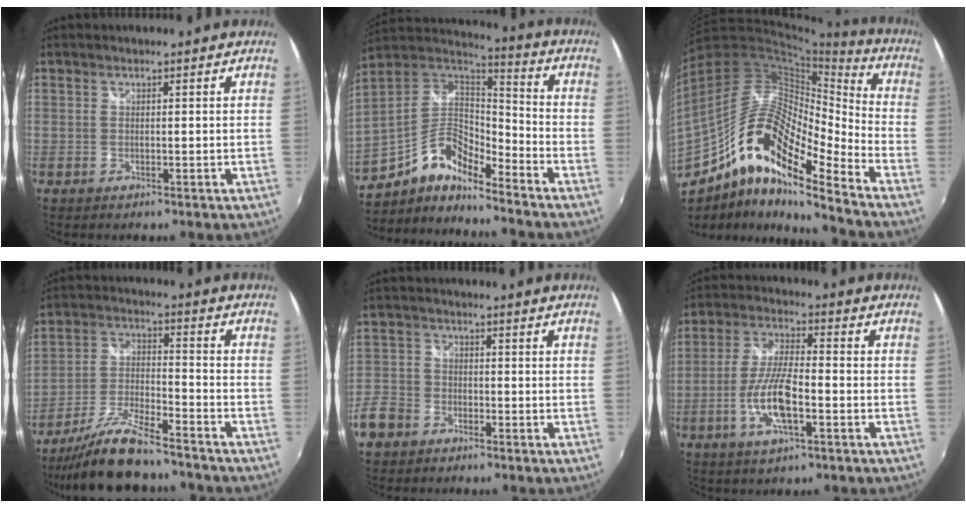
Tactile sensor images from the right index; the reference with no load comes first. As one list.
[{"total": 12.2, "force": [-8.1, 4.5, 7.9], "torque": [-0.155, 0.012, -0.158]}, {"total": 18.8, "force": [-9.8, 5.1, 15.2], "torque": [-0.267, -0.002, -0.202]}, {"total": 13.1, "force": [-11.5, 1.6, 6.0], "torque": [-0.131, -0.010, -0.206]}, {"total": 9.2, "force": [-4.7, 7.3, 3.1], "torque": [-0.087, 0.024, -0.093]}, {"total": 10.2, "force": [-3.7, 2.7, 9.2], "torque": [-0.190, -0.002, -0.072]}]